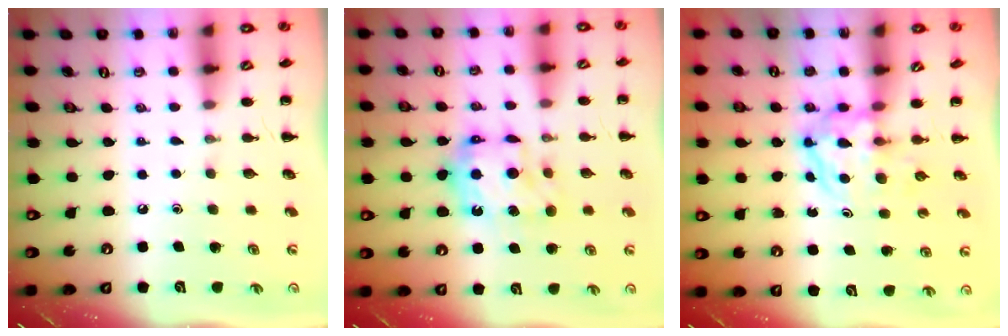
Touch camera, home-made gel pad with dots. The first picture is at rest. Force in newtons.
{"total": 10.6, "press": 10.5, "slide": 1.2}
{"total": 3.9, "press": 3.9, "slide": 0.5}